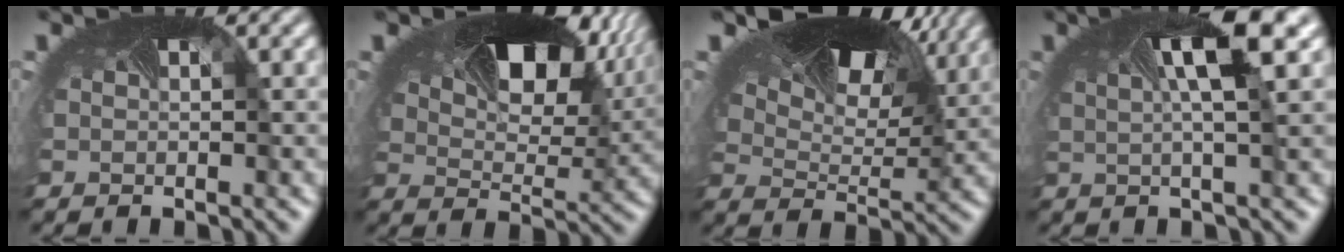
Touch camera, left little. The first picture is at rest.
{"total": 10.0, "force": [5.4, 5.2, 6.7], "torque": [-0.123, -0.002, 0.091]}
{"total": 11.1, "force": [7.7, 4.7, 6.4], "torque": [-0.127, 0.012, 0.124]}
{"total": 6.0, "force": [2.2, 1.1, 5.5], "torque": [-0.093, 0.003, 0.035]}